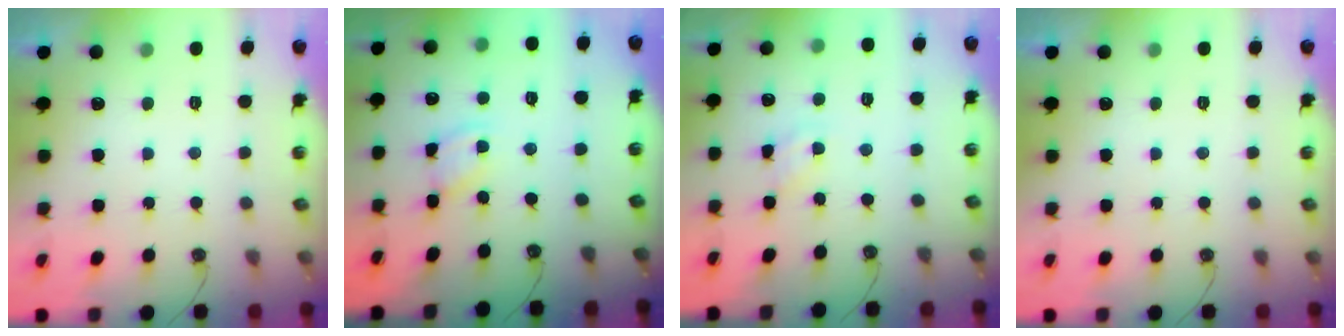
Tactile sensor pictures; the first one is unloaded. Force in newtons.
{"total": 1.9, "press": 1.9, "slide": 0.3}
{"total": 3.1, "press": 3.1, "slide": 0.4}
{"total": 0.0}